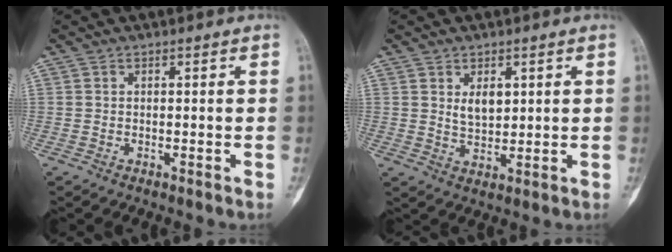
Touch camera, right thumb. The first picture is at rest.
{"total": 4.2, "force": [1.5, 2.5, 3.0], "torque": [-0.037, -0.015, 0.030]}